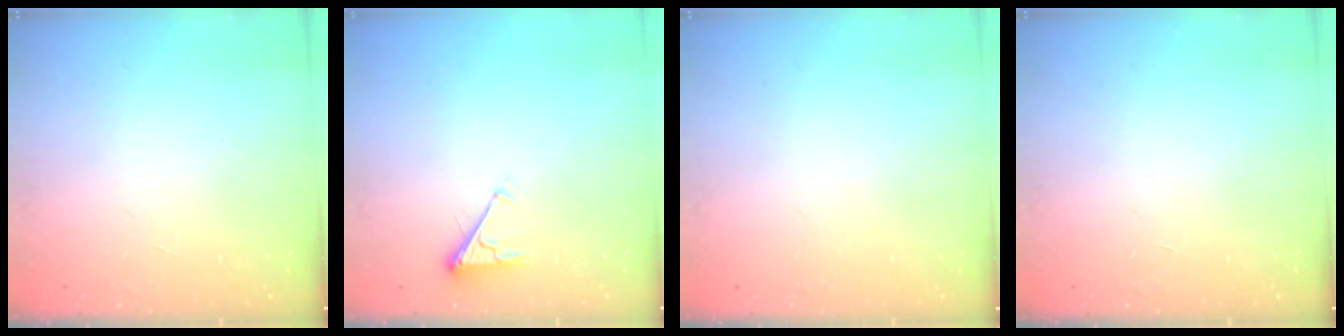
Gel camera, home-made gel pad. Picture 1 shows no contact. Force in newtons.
{"total": 2.8, "press": 2.8, "slide": 0.4}
{"total": 2.7, "press": 2.6, "slide": 0.5}
{"total": 0.0}